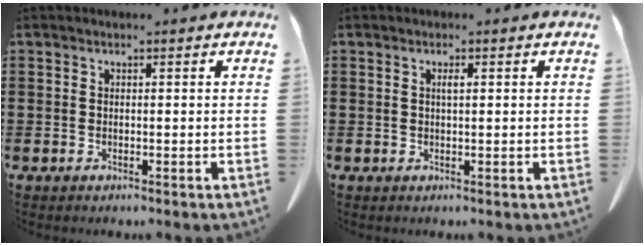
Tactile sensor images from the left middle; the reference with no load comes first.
{"total": 1.0, "force": [0.3, 0.1, 1.0], "torque": [-0.021, 0.000, 0.005]}